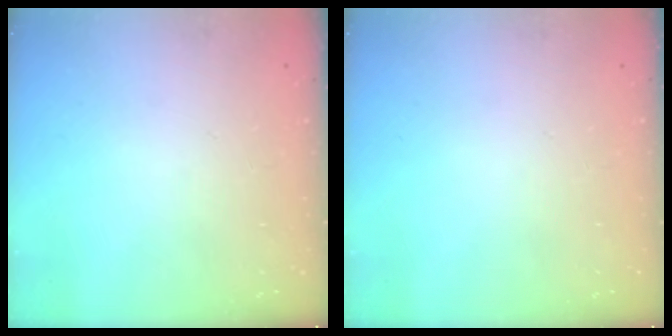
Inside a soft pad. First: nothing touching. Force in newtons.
{"total": 0.0}